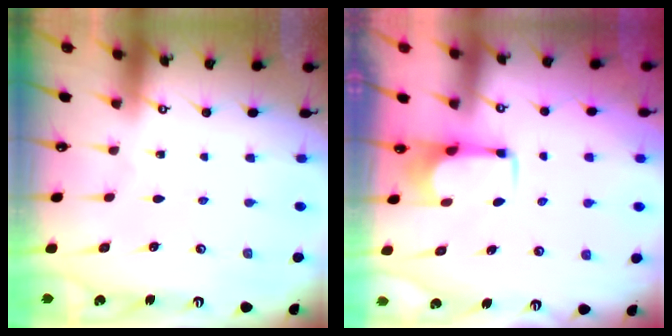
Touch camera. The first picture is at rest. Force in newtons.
{"total": 2.8, "press": 2.8, "slide": 0.5}